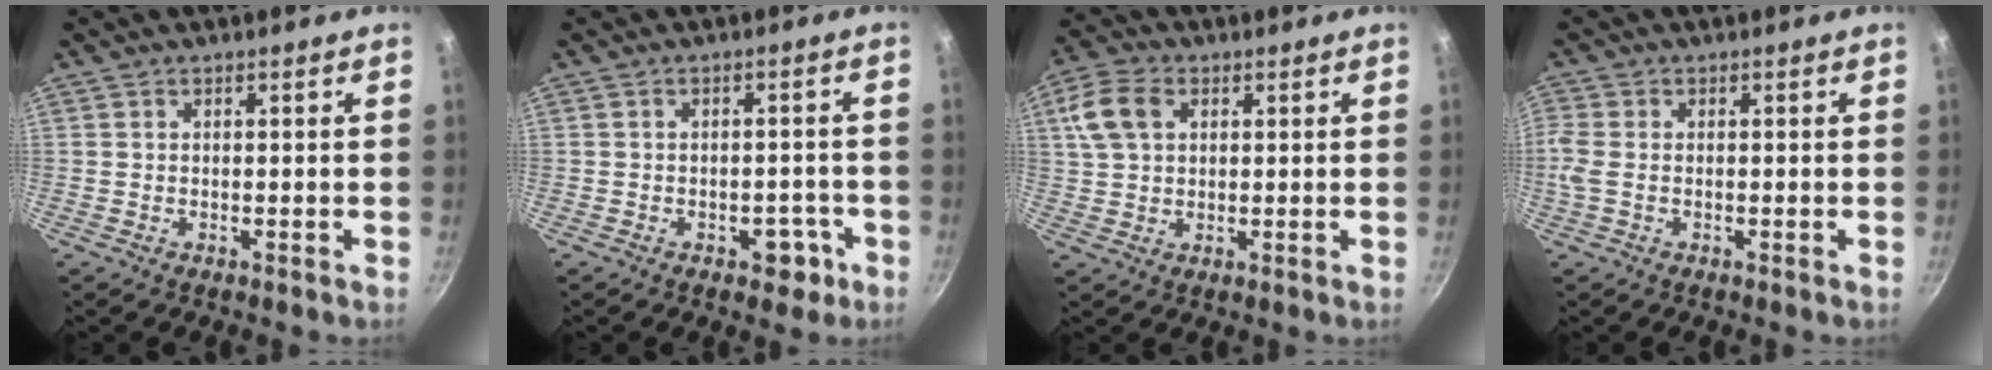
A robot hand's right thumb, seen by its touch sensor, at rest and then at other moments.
{"total": 4.1, "force": [-2.1, 2.6, 2.4], "torque": [-0.008, 0.021, -0.025]}
{"total": 8.1, "force": [2.5, 5.6, 5.4], "torque": [-0.108, 0.012, 0.046]}
{"total": 3.8, "force": [-0.4, 2.4, 3.0], "torque": [-0.096, 0.002, -0.011]}